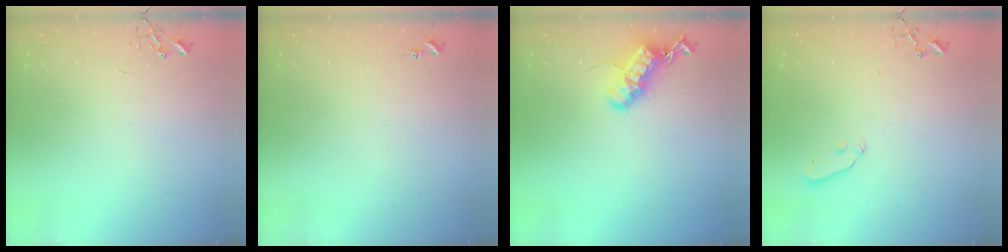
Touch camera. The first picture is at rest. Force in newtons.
{"total": 6.8, "press": 6.7, "slide": 0.5}
{"total": 16.7, "press": 16.6, "slide": 1.2}
{"total": 4.3, "press": 4.3, "slide": 0.7}